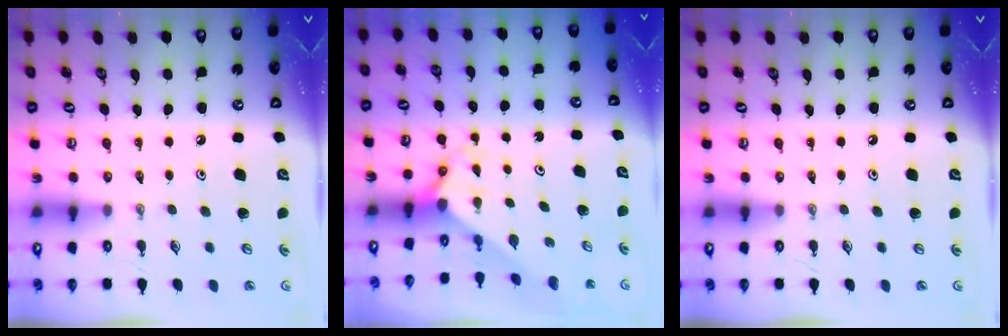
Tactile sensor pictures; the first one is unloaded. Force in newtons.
{"total": 1.7, "press": 1.7, "slide": 0.1}
{"total": 0.0}